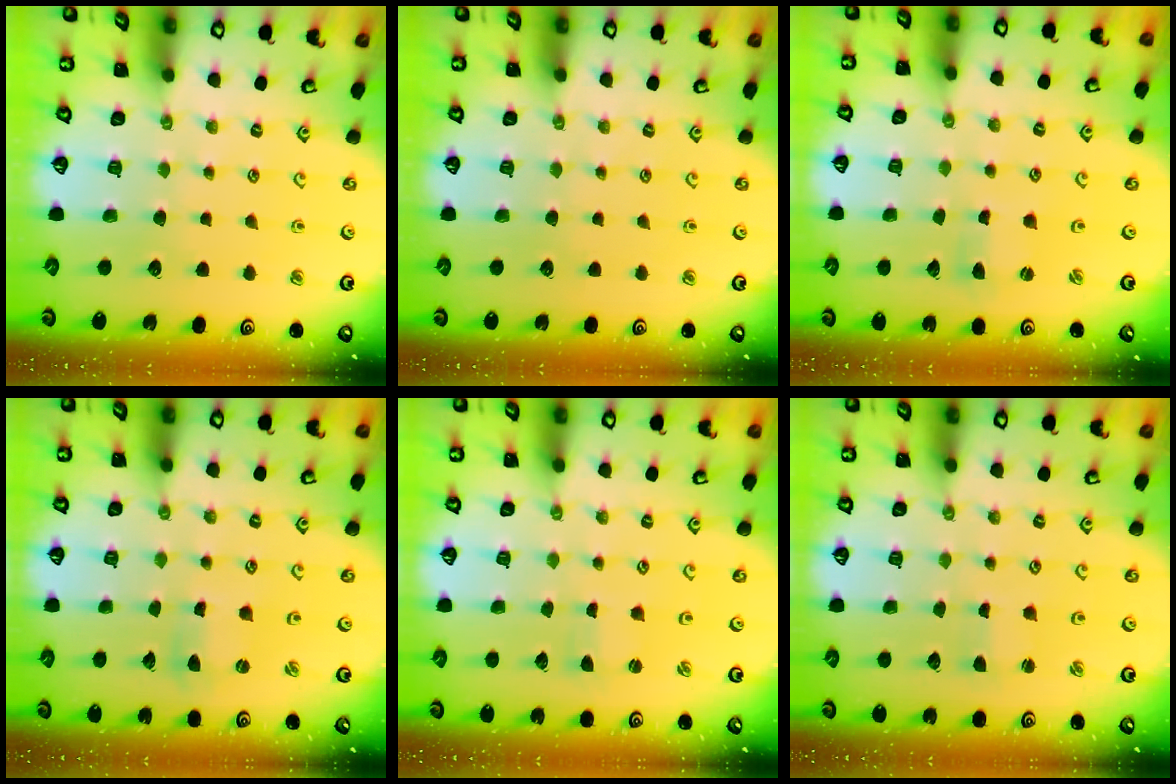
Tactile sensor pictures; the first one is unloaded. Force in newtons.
{"total": 0.0}
{"total": 0.6, "press": 0.6, "slide": 0.2}
{"total": 1.6, "press": 1.6, "slide": 0.3}
{"total": 0.7, "press": 0.7, "slide": 0.2}
{"total": 1.7, "press": 1.7, "slide": 0.2}